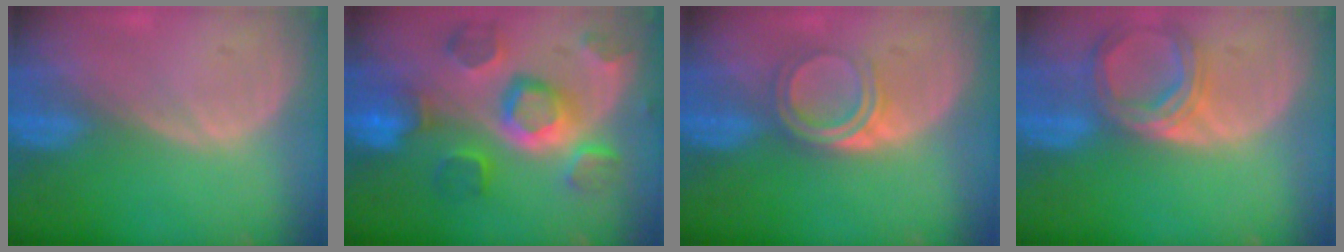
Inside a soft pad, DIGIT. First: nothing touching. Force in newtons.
{"total": 11.5, "press": 10.0, "slide": 5.6}
{"total": 5.0, "press": 4.2, "slide": 2.6}
{"total": 6.9, "press": 6.3, "slide": 2.6}